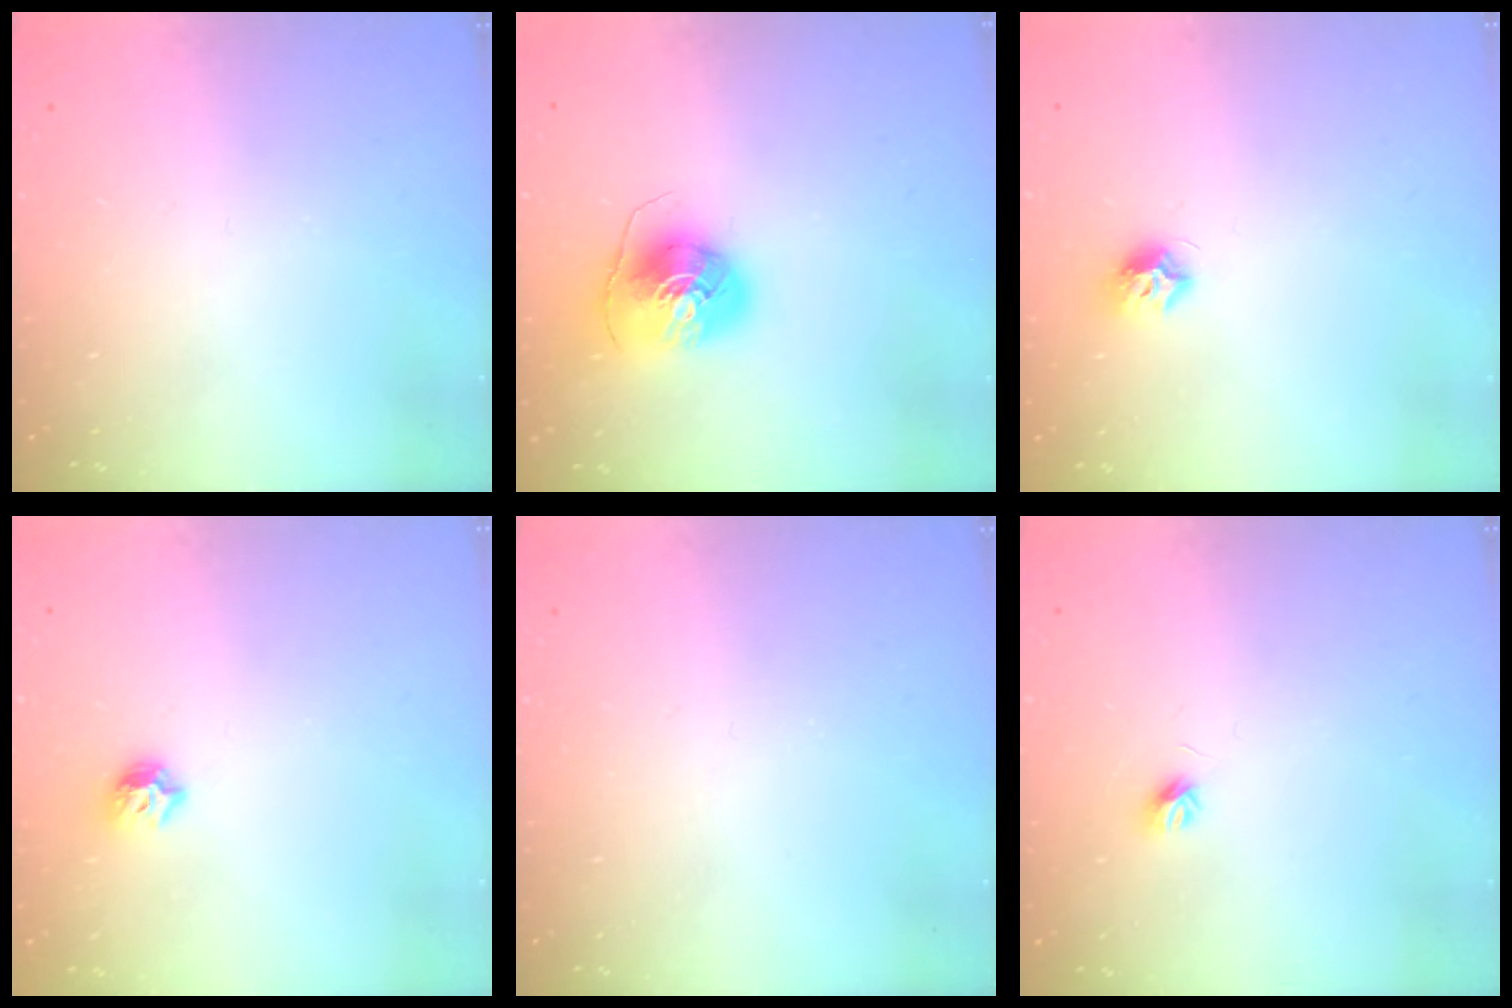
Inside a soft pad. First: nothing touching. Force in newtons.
{"total": 8.5, "press": 8.4, "slide": 0.7}
{"total": 8.2, "press": 8.2, "slide": 0.7}
{"total": 5.6, "press": 5.5, "slide": 0.9}
{"total": 0.0}
{"total": 4.1, "press": 4.0, "slide": 0.6}